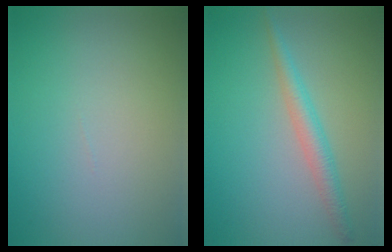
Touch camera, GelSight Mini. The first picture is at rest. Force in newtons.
{"total": 2.4, "press": 2.4, "slide": 0.0}